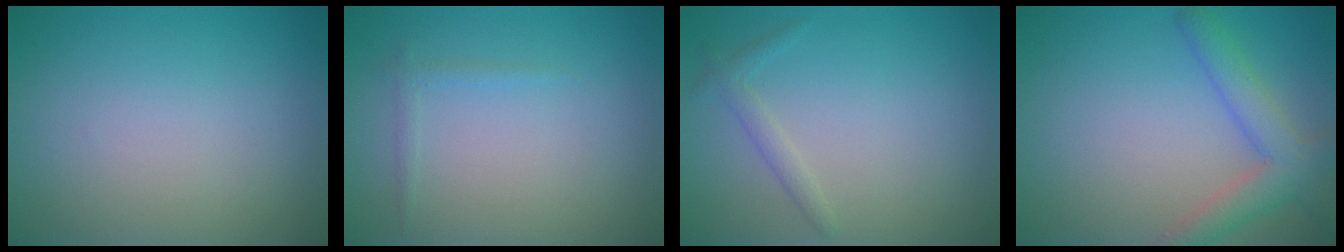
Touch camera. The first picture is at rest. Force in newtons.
{"total": 0.9, "press": 0.9, "slide": 0.1}
{"total": 1.3, "press": 1.3, "slide": 0.1}
{"total": 3.9, "press": 3.9, "slide": 0.3}